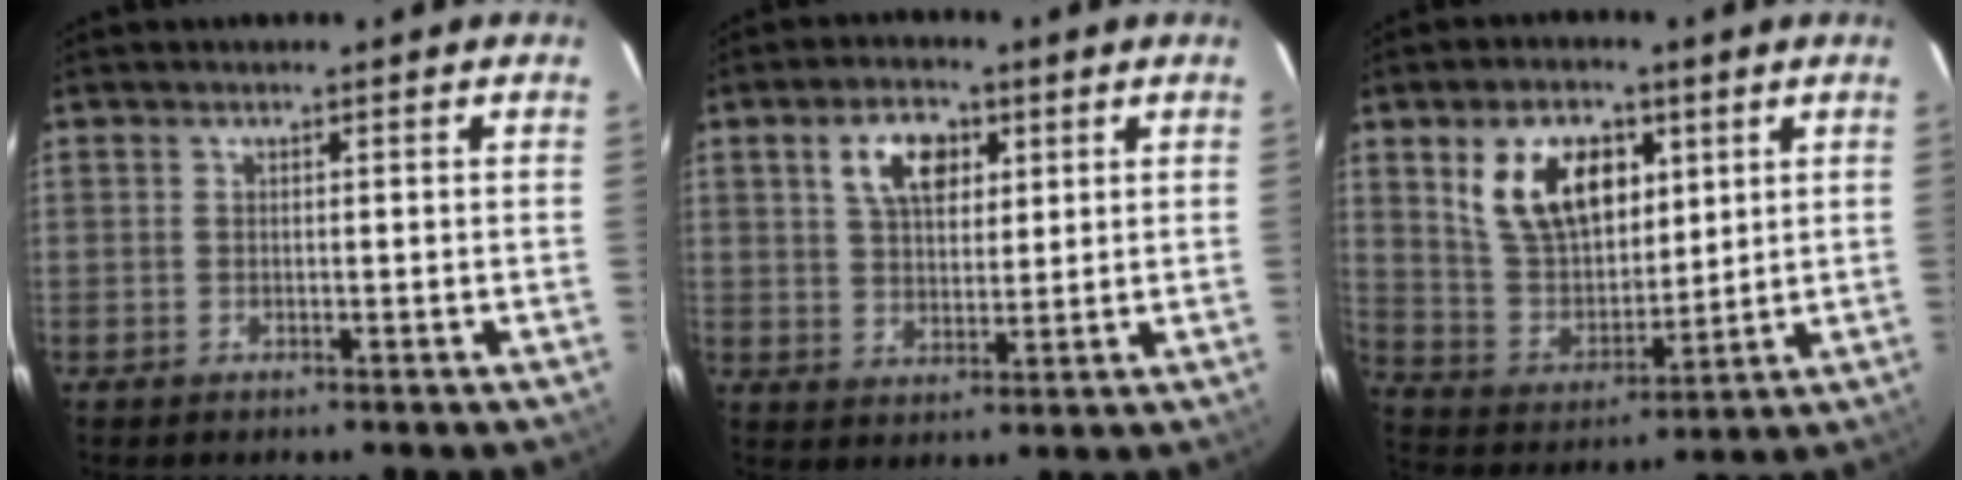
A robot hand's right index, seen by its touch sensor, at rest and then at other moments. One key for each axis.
{"total": 8.0, "fx": 3.4, "fy": 4.7, "fz": 5.6, "tx": -0.099, "ty": 0.019, "tz": 0.062}
{"total": 14.7, "fx": 5.9, "fy": 8.9, "fz": 10.1, "tx": -0.188, "ty": 0.016, "tz": 0.124}